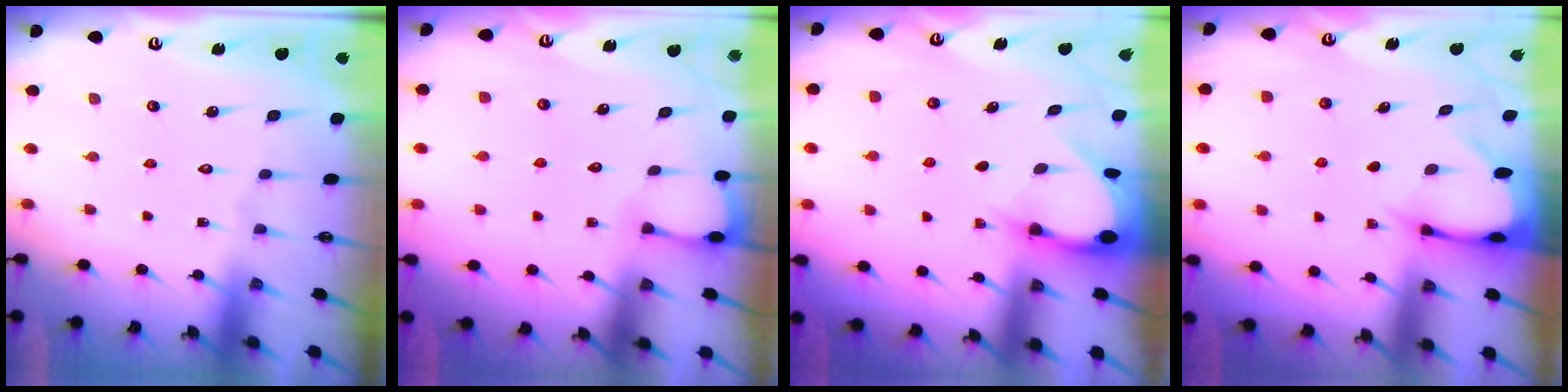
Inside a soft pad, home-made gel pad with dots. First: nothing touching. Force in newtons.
{"total": 2.3, "press": 2.3, "slide": 0.3}
{"total": 3.2, "press": 3.2, "slide": 0.2}
{"total": 2.6, "press": 2.5, "slide": 0.4}